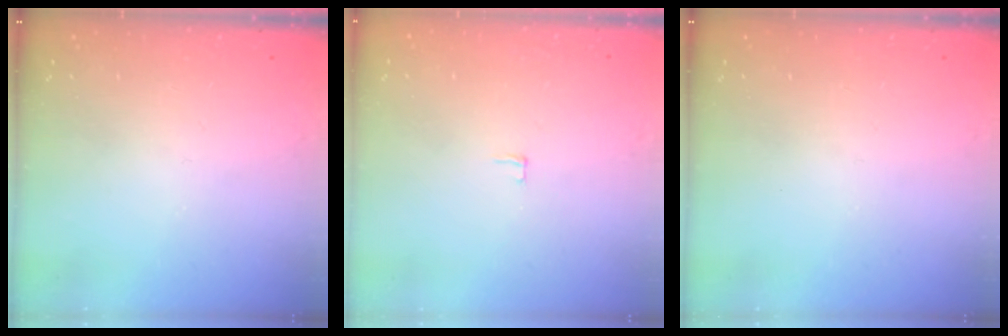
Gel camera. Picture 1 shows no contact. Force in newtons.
{"total": 2.0, "press": 2.0, "slide": 0.2}
{"total": 0.0}